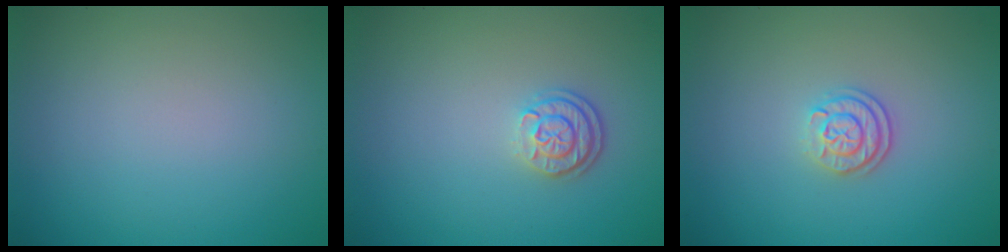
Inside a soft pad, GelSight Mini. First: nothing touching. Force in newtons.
{"total": 2.3, "press": 2.0, "slide": 1.3}
{"total": 2.3, "press": 1.9, "slide": 1.2}